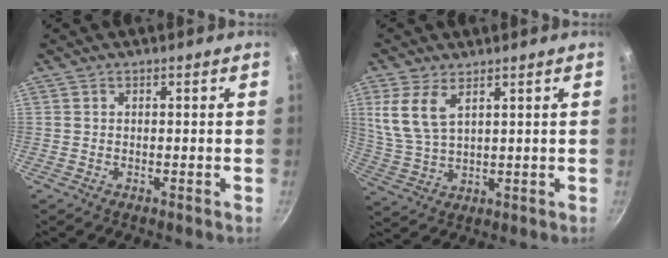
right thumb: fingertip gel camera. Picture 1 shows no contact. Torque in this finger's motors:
{"motor_torque": [-0.74, 0.95, 0.42, 0.30, 0.19]}